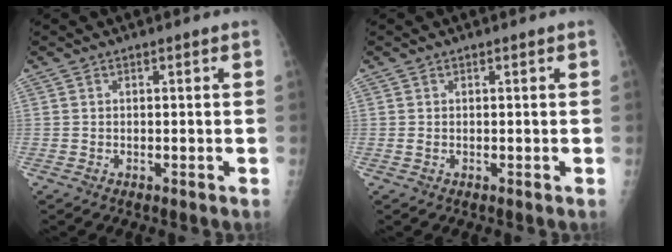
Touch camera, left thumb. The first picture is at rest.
{"total": 0.7, "force": [0.2, 0.3, 0.6], "torque": [-0.012, 0.002, 0.006]}